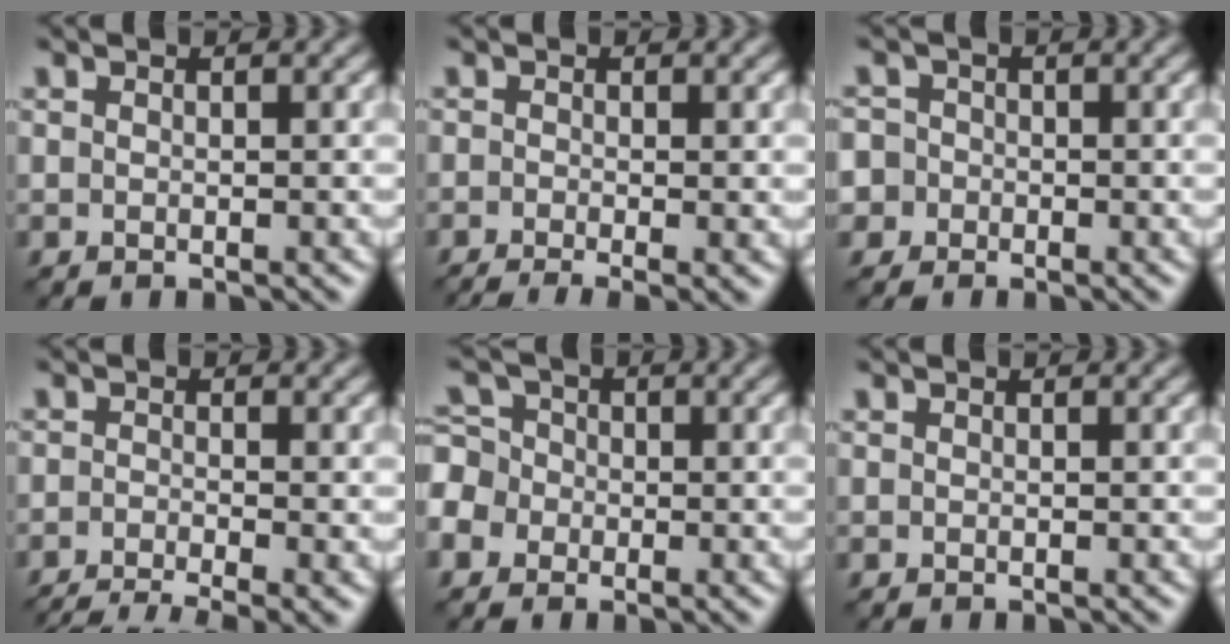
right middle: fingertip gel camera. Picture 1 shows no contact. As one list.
[{"total": 3.6, "force": [-1.8, 0.9, 3.0], "torque": [-0.042, -0.011, -0.030]}, {"total": 3.2, "force": [-1.0, 3.0, 0.5], "torque": [0.011, 0.013, -0.046]}, {"total": 5.3, "force": [-3.8, 1.0, 3.5], "torque": [-0.052, -0.011, -0.071]}, {"total": 5.2, "force": [-1.8, 4.6, 1.9], "torque": [-0.047, 0.019, -0.051]}, {"total": 0.0}]